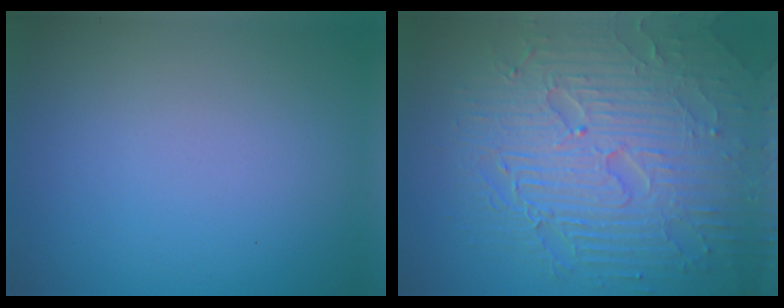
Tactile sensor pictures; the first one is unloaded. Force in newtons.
{"total": 9.0, "press": 6.4, "slide": 6.4}